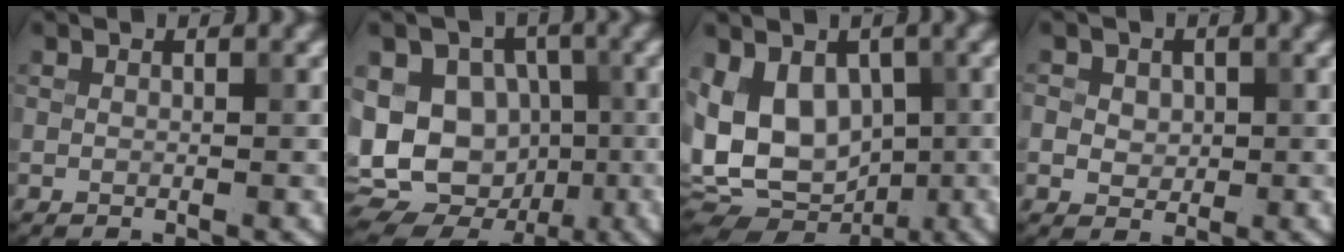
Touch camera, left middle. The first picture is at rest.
{"total": 14.4, "force": [-2.3, 11.9, 7.9], "torque": [-0.139, 0.012, -0.056]}
{"total": 12.6, "force": [0.1, 9.2, 8.6], "torque": [-0.146, 0.000, 0.012]}
{"total": 3.0, "force": [0.7, 2.5, 1.4], "torque": [-0.025, 0.012, 0.008]}